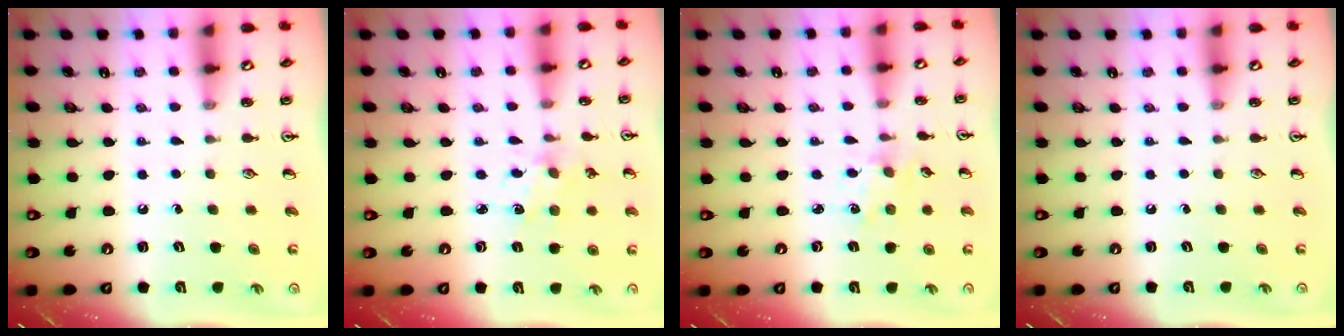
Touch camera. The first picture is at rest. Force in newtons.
{"total": 2.3, "press": 2.3, "slide": 0.4}
{"total": 1.9, "press": 1.9, "slide": 0.3}
{"total": 0.0}